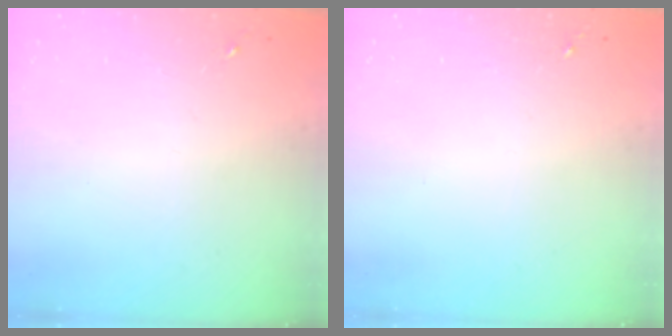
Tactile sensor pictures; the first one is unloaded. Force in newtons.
{"total": 0.0}